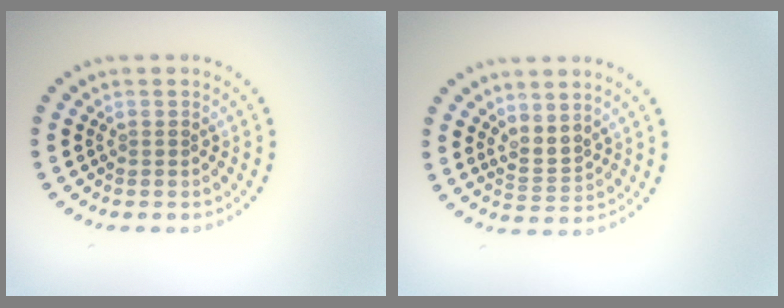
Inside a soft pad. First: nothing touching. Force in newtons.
{"total": 2.0, "press": 1.6, "slide": 1.2}